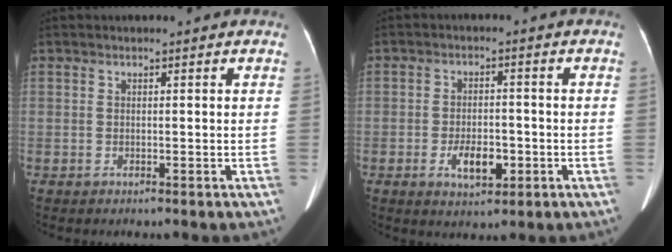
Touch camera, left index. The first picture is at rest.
{"total": 5.4, "force": [-2.0, 2.6, 4.3], "torque": [-0.077, -0.001, -0.028]}